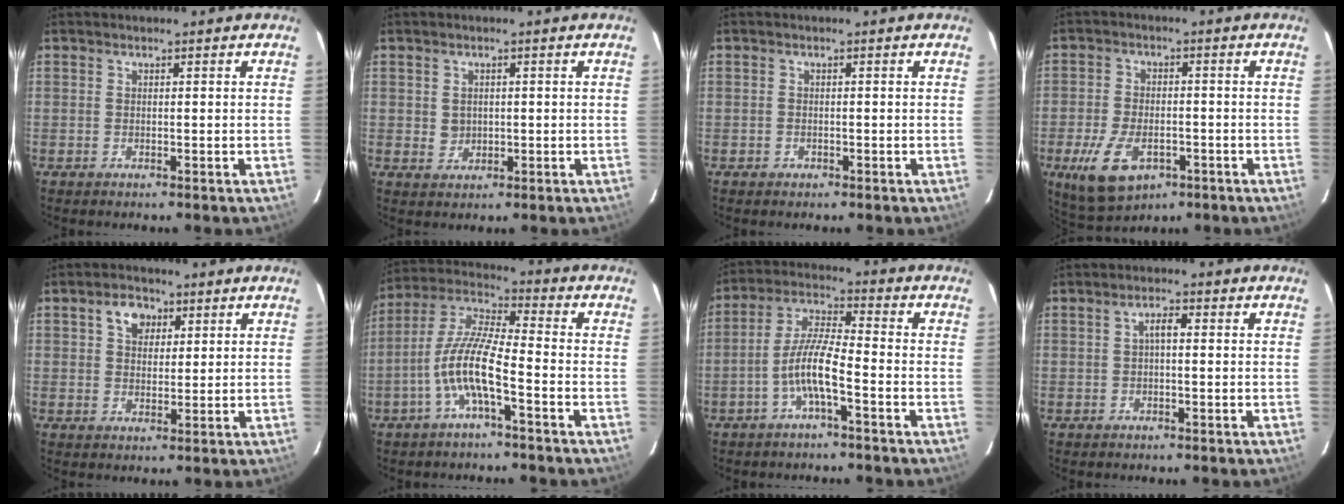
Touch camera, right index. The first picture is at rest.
{"total": 2.4, "force": [0.4, 2.2, 0.9], "torque": [-0.015, 0.004, 0.011]}
{"total": 1.1, "force": [-0.6, 0.9, 0.1], "torque": [0.000, 0.003, -0.008]}
{"total": 11.1, "force": [-5.0, 6.4, 7.6], "torque": [-0.171, -0.016, -0.078]}
{"total": 4.8, "force": [2.1, 3.5, 2.5], "torque": [-0.036, 0.015, 0.038]}
{"total": 10.3, "force": [-4.1, 1.6, 9.3], "torque": [-0.205, 0.007, -0.083]}
{"total": 7.7, "force": [-3.3, 0.9, 6.8], "torque": [-0.149, 0.011, -0.065]}
{"total": 2.1, "force": [0.0, 0.7, 1.9], "torque": [-0.039, 0.010, 0.001]}